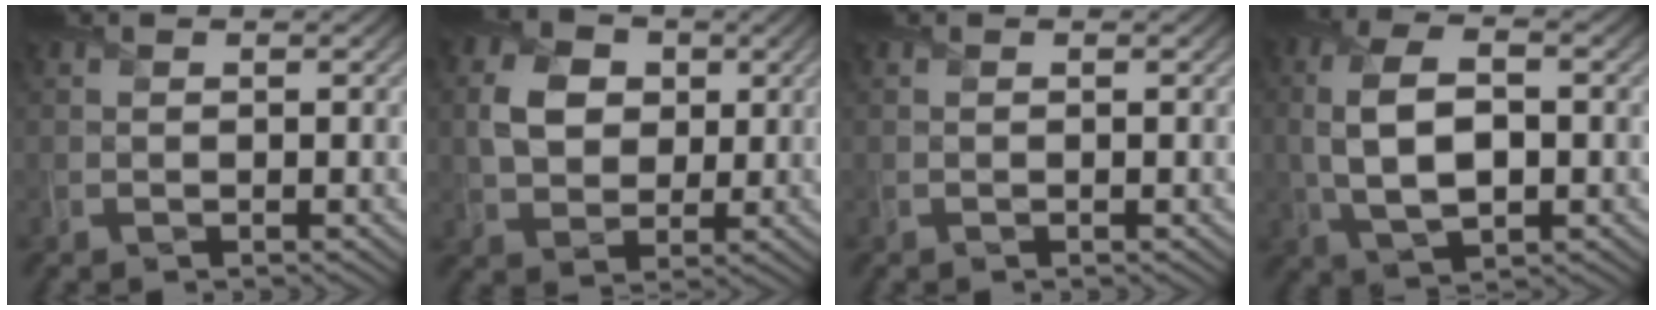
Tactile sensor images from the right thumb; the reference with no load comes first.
{"total": 6.5, "force": [1.2, 5.1, 3.8], "torque": [-0.094, 0.006, 0.015]}
{"total": 0.0}
{"total": 9.1, "force": [-0.2, 4.9, 7.7], "torque": [-0.172, 0.002, -0.005]}